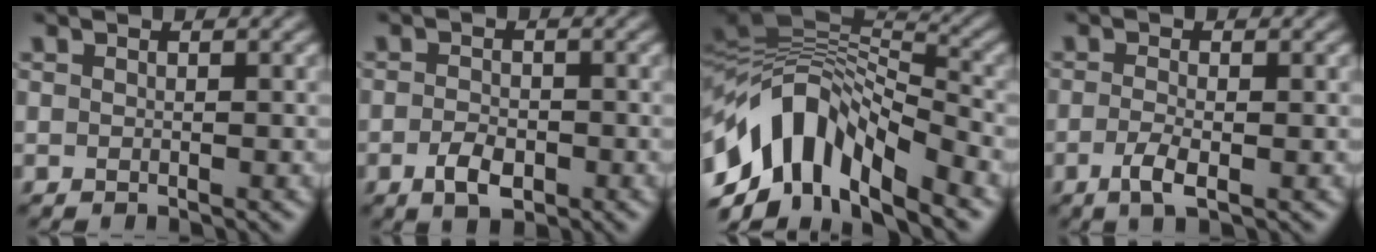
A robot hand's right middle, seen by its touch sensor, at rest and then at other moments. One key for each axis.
{"total": 2.6, "fx": -1.1, "fy": 1.5, "fz": 1.8, "tx": -0.037, "ty": -0.002, "tz": -0.022}
{"total": 12.2, "fx": -5.0, "fy": 6.3, "fz": 9.2, "tx": -0.169, "ty": 0.021, "tz": -0.094}
{"total": 2.2, "fx": -0.8, "fy": 0.6, "fz": 1.9, "tx": -0.045, "ty": -0.003, "tz": -0.019}